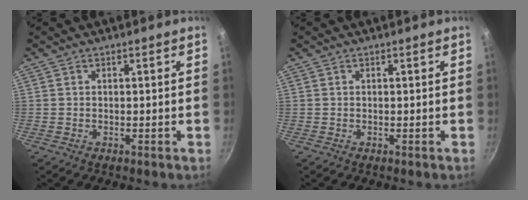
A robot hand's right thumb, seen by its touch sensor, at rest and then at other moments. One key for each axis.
{"total": 0.0}